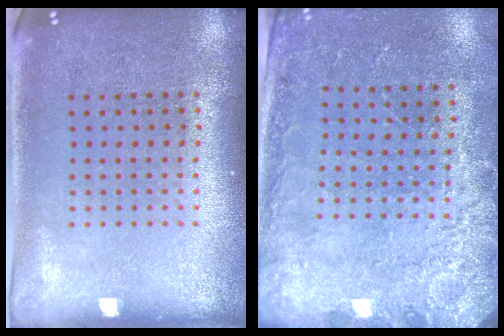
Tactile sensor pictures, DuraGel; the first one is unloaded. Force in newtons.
{"total": 2.5, "press": 2.3, "slide": 0.8}